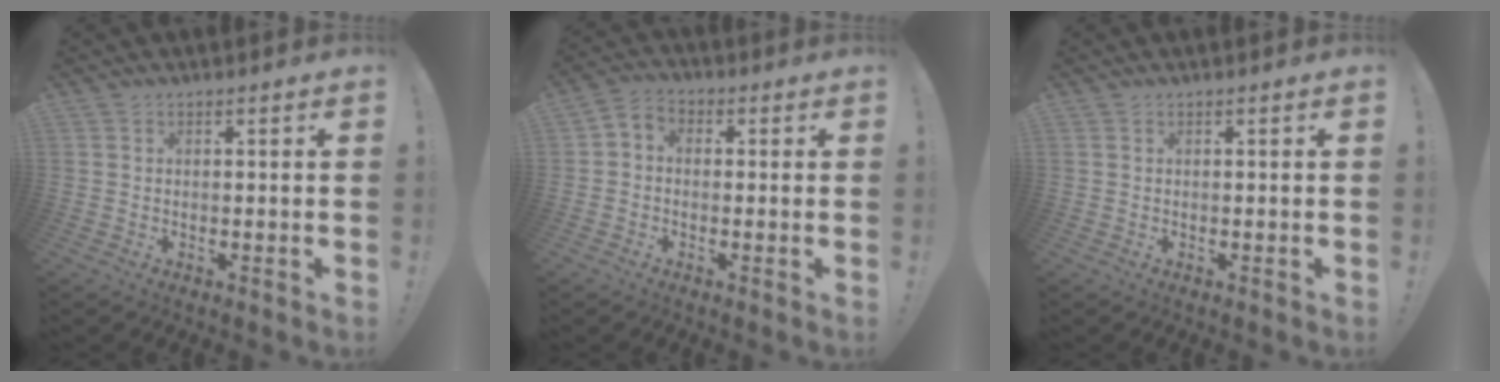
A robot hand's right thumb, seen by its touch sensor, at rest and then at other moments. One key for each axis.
{"total": 3.4, "fx": -1.5, "fy": 2.4, "fz": 1.8, "tx": -0.040, "ty": 0.009, "tz": -0.027}
{"total": 0.0}